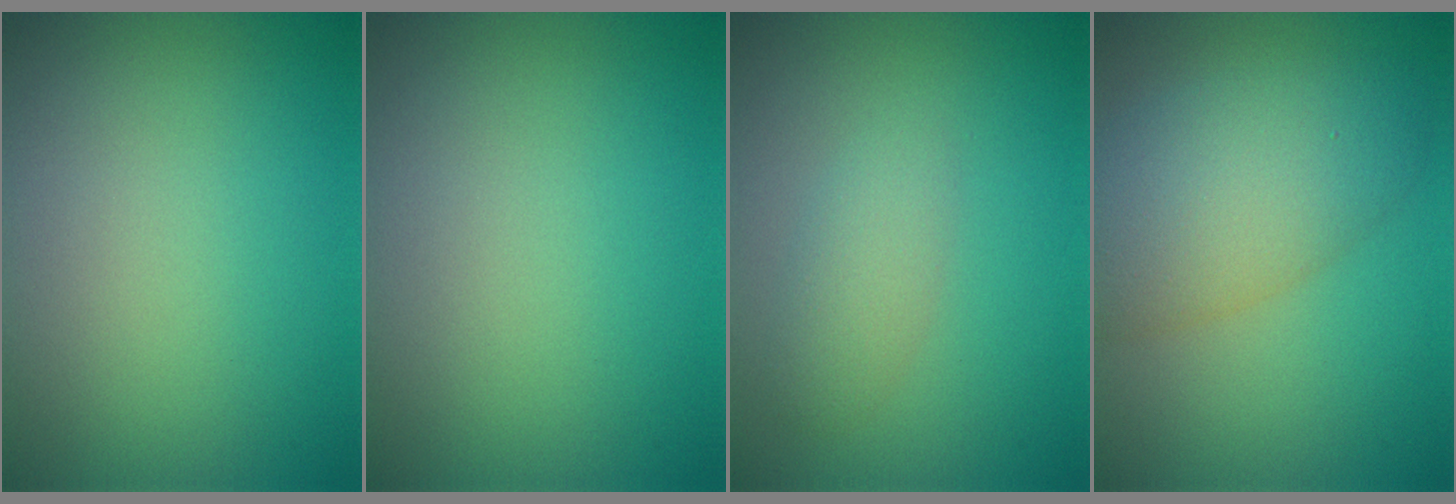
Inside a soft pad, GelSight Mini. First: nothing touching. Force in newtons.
{"total": 0.0}
{"total": 1.9, "press": 1.9, "slide": 0.1}
{"total": 6.9, "press": 6.9, "slide": 0.2}